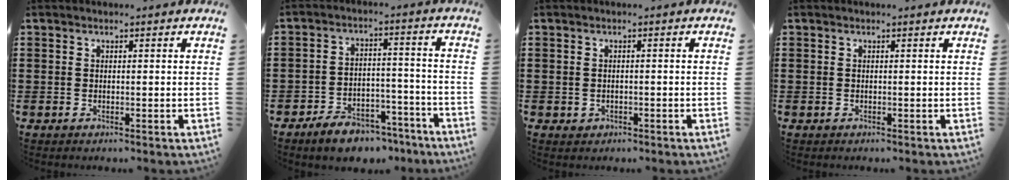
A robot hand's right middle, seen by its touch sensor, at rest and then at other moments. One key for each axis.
{"total": 6.1, "fx": -5.5, "fy": 1.9, "fz": 1.7, "tx": -0.025, "ty": 0.022, "tz": -0.105}
{"total": 0.6, "fx": -0.1, "fy": 0.6, "fz": 0.2, "tx": -0.007, "ty": 0.004, "tz": -0.004}
{"total": 0.0}